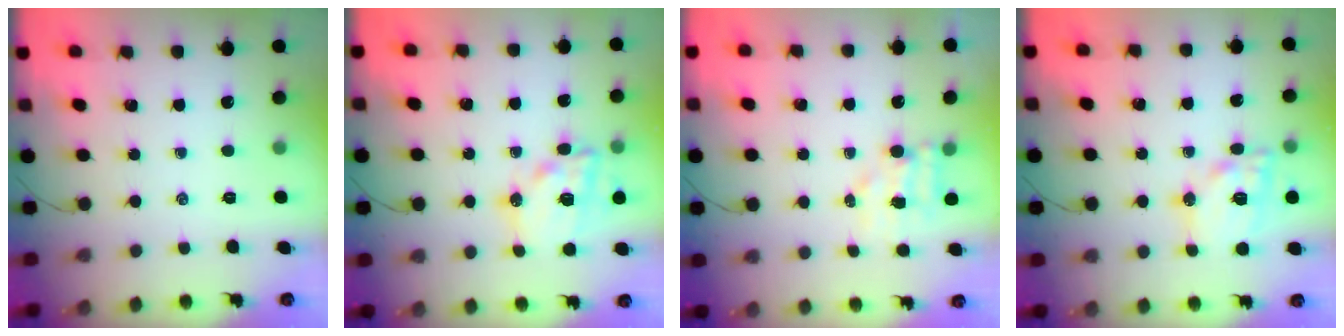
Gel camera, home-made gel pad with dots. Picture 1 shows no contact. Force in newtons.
{"total": 16.5, "press": 16.1, "slide": 3.5}
{"total": 4.9, "press": 4.9, "slide": 0.6}
{"total": 15.2, "press": 15.0, "slide": 2.6}